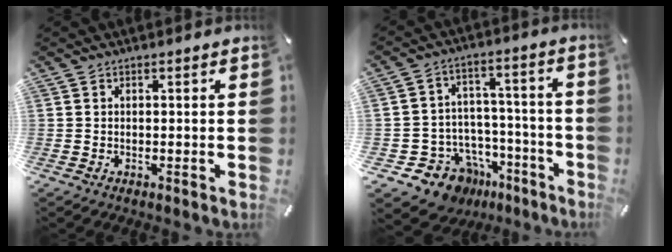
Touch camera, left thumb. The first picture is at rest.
{"total": 13.0, "force": [-8.6, 8.8, 4.1], "torque": [-0.068, 0.056, -0.141]}